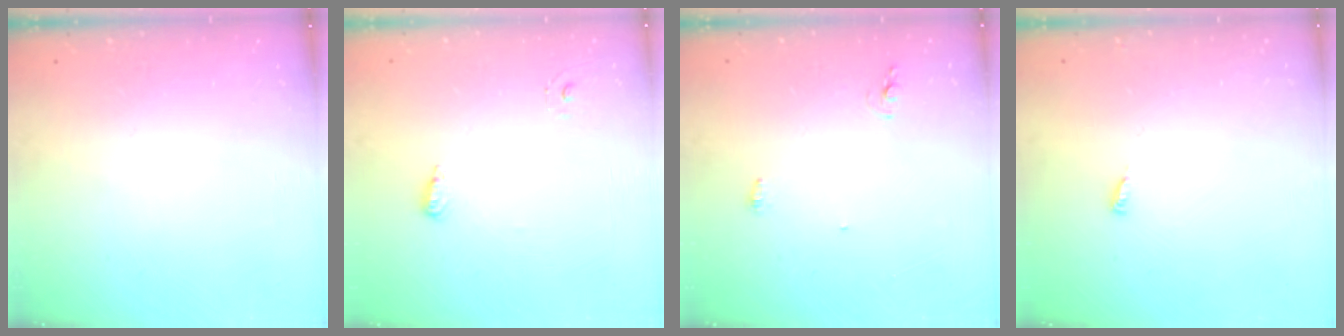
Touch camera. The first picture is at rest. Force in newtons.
{"total": 5.4, "press": 5.3, "slide": 1.2}
{"total": 7.7, "press": 4.3, "slide": 6.3}
{"total": 2.9, "press": 2.9, "slide": 0.2}